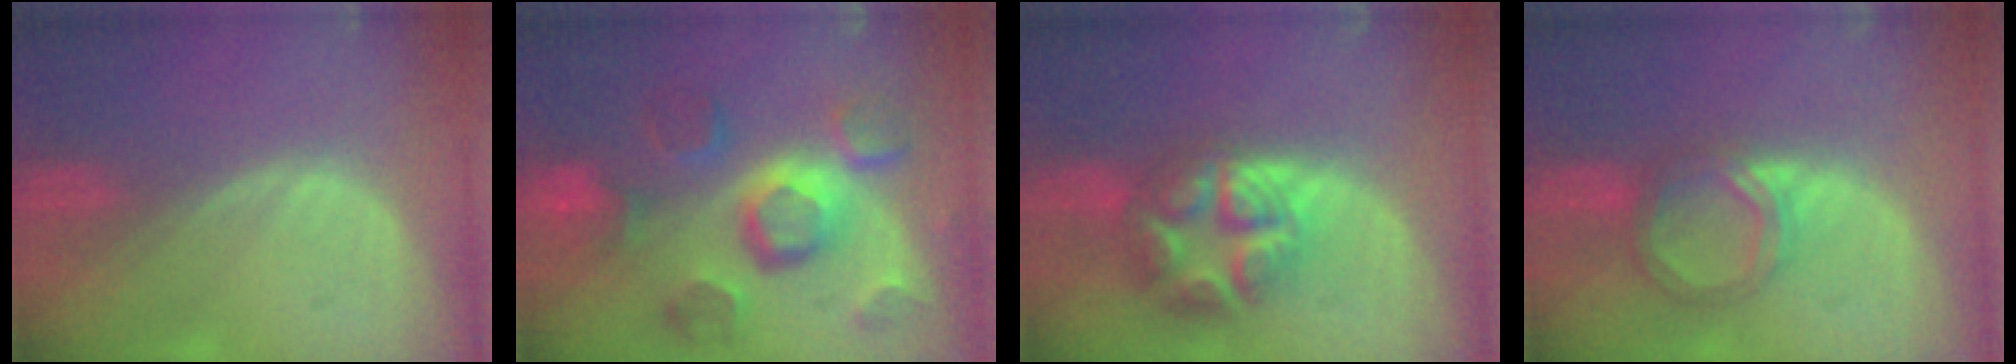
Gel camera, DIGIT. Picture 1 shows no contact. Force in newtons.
{"total": 11.9, "press": 10.3, "slide": 6.0}
{"total": 8.7, "press": 8.7, "slide": 0.5}
{"total": 5.3, "press": 5.2, "slide": 0.4}